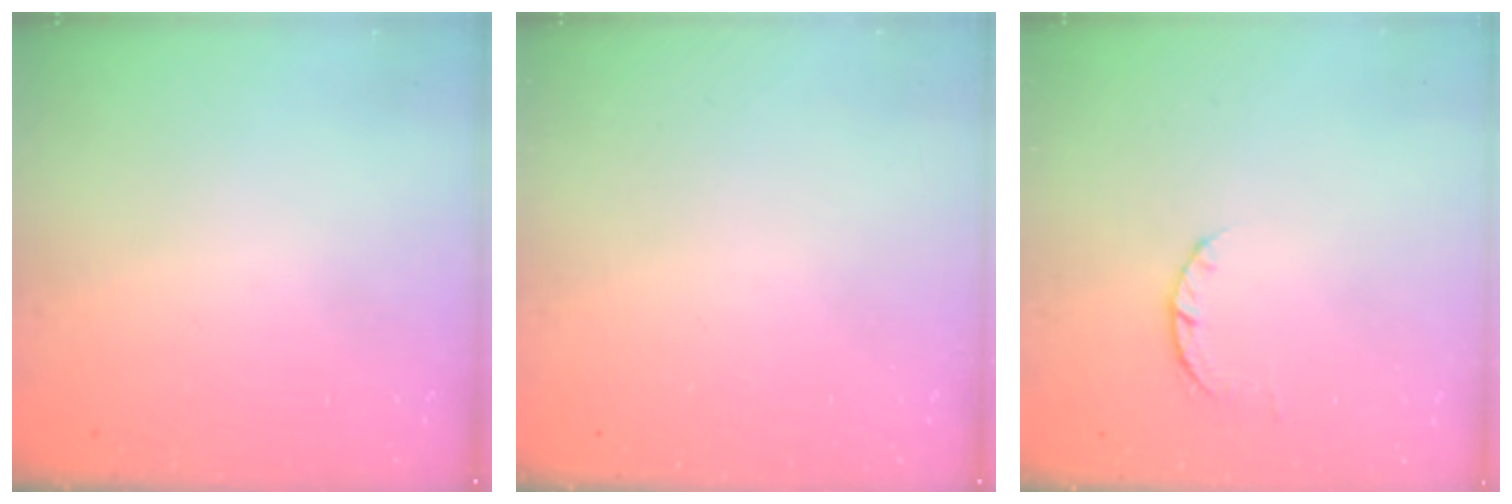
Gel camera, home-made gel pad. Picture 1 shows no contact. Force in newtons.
{"total": 0.0}
{"total": 3.2, "press": 3.2, "slide": 0.4}